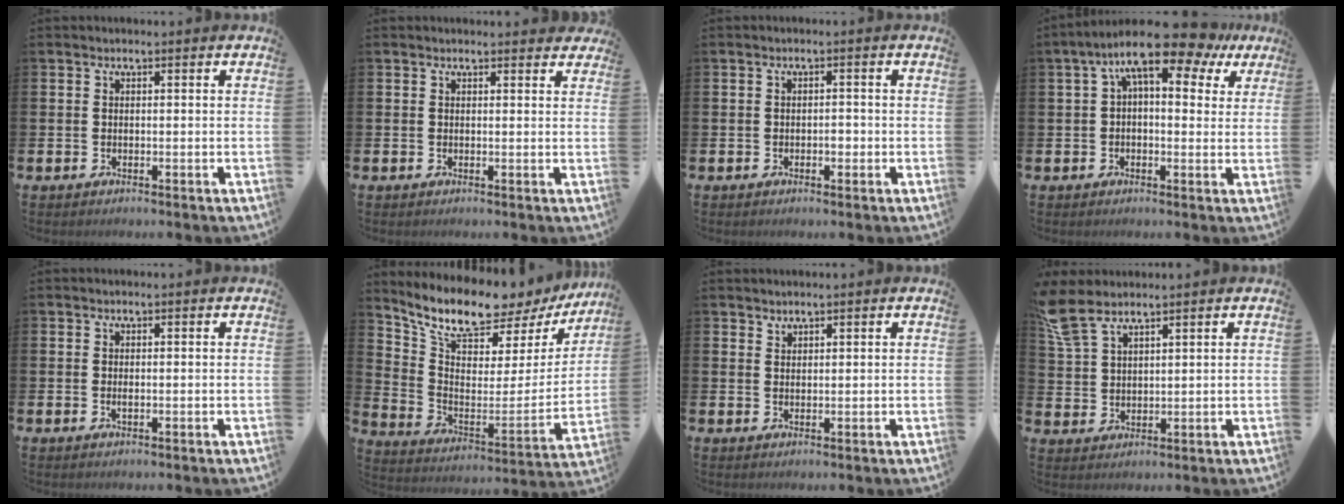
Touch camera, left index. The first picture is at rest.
{"total": 0.9, "force": [0.9, 0.3, 0.1], "torque": [0.011, -0.001, 0.013]}
{"total": 1.0, "force": [-0.4, 0.7, 0.7], "torque": [-0.007, -0.001, -0.010]}
{"total": 10.7, "force": [6.7, 4.0, 7.3], "torque": [-0.117, -0.030, 0.110]}
{"total": 0.6, "force": [0.0, 0.2, 0.6], "torque": [-0.016, 0.002, 0.001]}
{"total": 9.5, "force": [8.7, 2.5, 2.8], "torque": [-0.089, -0.076, 0.146]}
{"total": 1.5, "force": [1.4, 0.4, -0.1], "torque": [0.006, 0.000, 0.026]}
{"total": 6.1, "force": [5.2, 2.1, 2.4], "torque": [-0.046, -0.020, 0.093]}